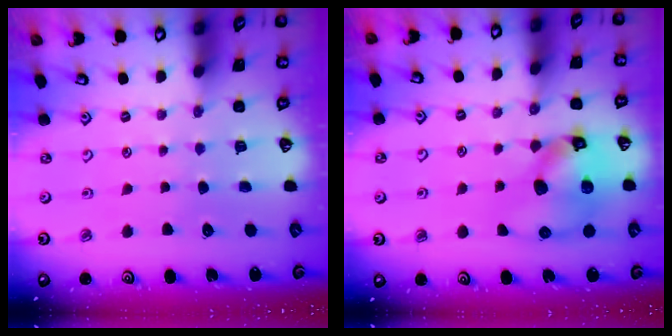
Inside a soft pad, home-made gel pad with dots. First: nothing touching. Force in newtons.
{"total": 12.5, "press": 12.3, "slide": 1.7}